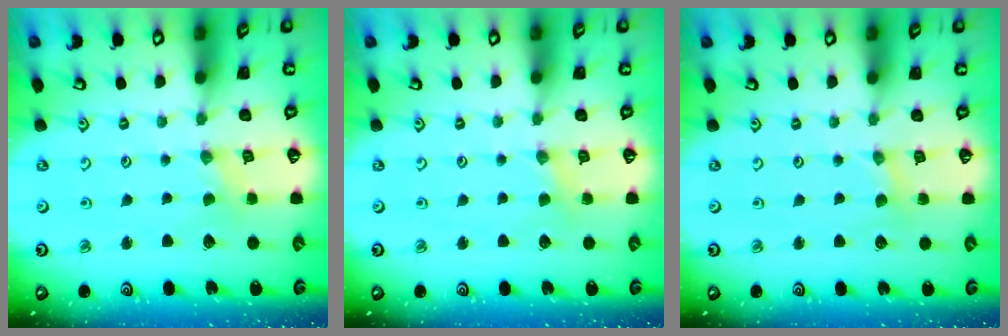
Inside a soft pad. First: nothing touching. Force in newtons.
{"total": 2.9, "press": 2.8, "slide": 0.6}
{"total": 1.7, "press": 1.7, "slide": 0.3}